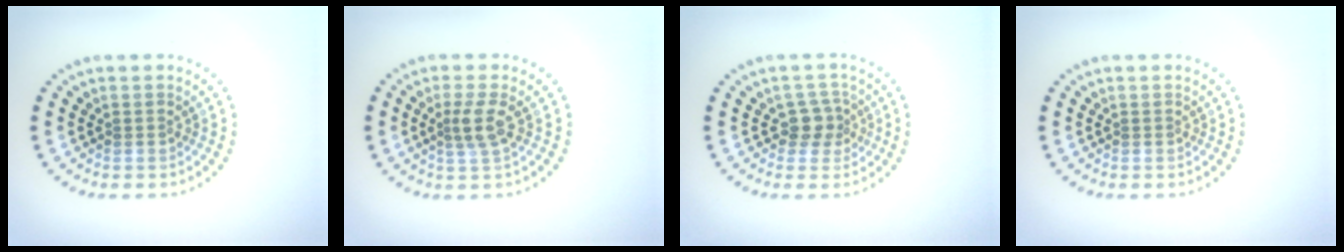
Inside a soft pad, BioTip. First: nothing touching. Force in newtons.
{"total": 2.4, "press": 1.9, "slide": 1.4}
{"total": 2.2, "press": 1.8, "slide": 1.4}
{"total": 0.0}